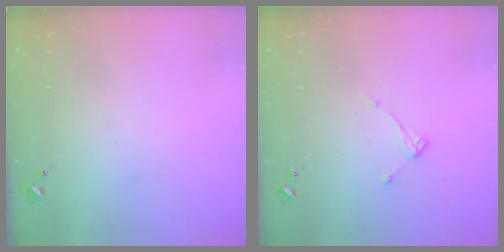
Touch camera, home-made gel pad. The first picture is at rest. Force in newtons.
{"total": 7.1, "press": 7.1, "slide": 0.5}